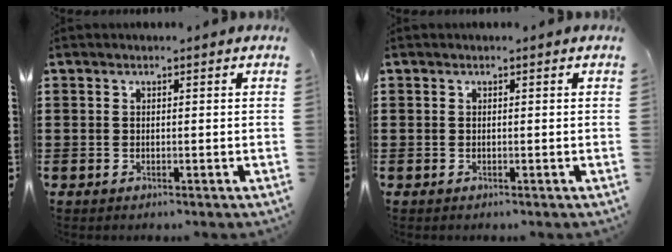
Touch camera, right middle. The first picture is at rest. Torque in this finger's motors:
{"motor_torque": [-0.02, -0.43, -0.02, -0.01]}